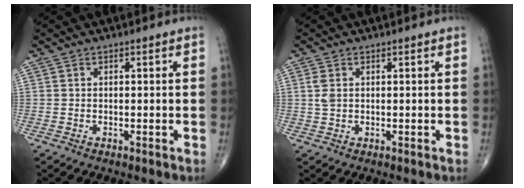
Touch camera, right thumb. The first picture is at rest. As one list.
[{"total": 2.2, "force": [0.5, 1.4, 1.7], "torque": [-0.042, 0.003, 0.012]}]